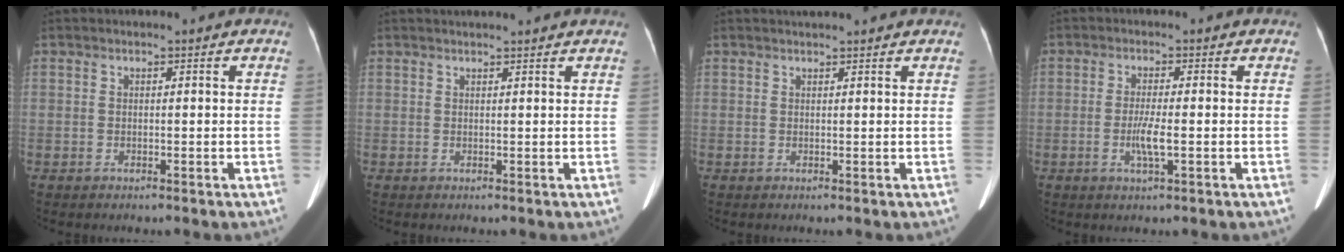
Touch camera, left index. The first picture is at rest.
{"total": 4.5, "force": [4.3, -0.4, 1.4], "torque": [-0.014, 0.023, 0.049]}
{"total": 3.7, "force": [3.5, 0.1, 1.2], "torque": [-0.016, 0.027, 0.044]}
{"total": 3.5, "force": [-0.8, 0.2, 3.4], "torque": [-0.070, -0.006, -0.015]}